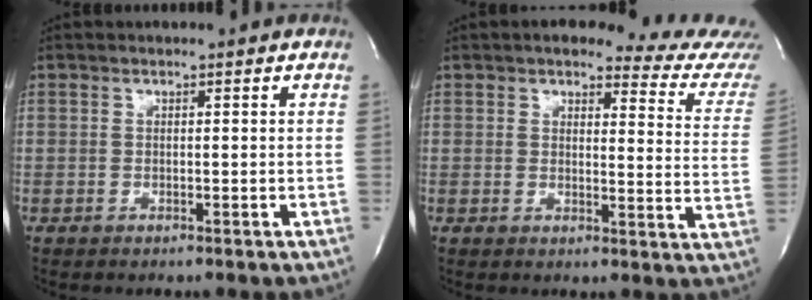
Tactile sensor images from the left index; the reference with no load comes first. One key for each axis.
{"total": 12.9, "fx": 11.6, "fy": 1.6, "fz": 5.4, "tx": -0.050, "ty": -0.047, "tz": 0.108}